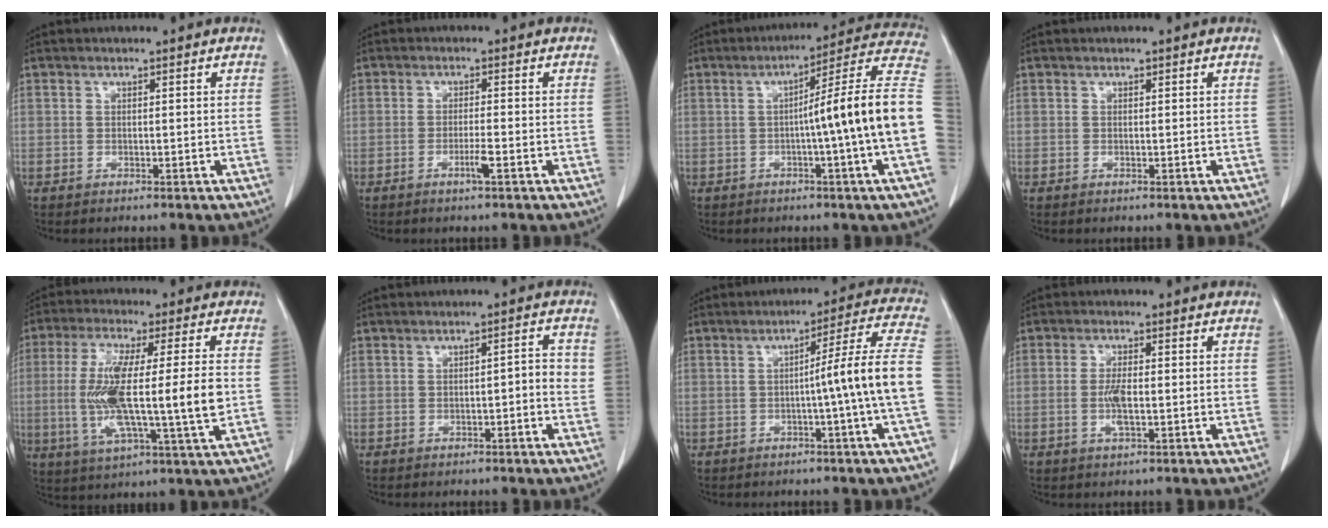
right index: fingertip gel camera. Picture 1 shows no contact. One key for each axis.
{"total": 2.4, "fx": -1.1, "fy": -0.2, "fz": 2.1, "tx": -0.042, "ty": -0.004, "tz": -0.022}
{"total": 16.9, "fx": -1.6, "fy": -2.1, "fz": 16.6, "tx": -0.211, "ty": 0.022, "tz": -0.035}
{"total": 0.0}
{"total": 15.7, "fx": -0.7, "fy": 1.2, "fz": 15.7, "tx": -0.302, "ty": -0.007, "tz": -0.016}
{"total": 3.0, "fx": 0.0, "fy": 0.7, "fz": 3.0, "tx": -0.035, "ty": 0.009, "tz": -0.002}
{"total": 11.4, "fx": -1.7, "fy": -2.5, "fz": 11.0, "tx": -0.140, "ty": 0.010, "tz": -0.025}
{"total": 3.6, "fx": -0.6, "fy": 0.7, "fz": 3.5, "tx": -0.075, "ty": -0.005, "tz": -0.012}